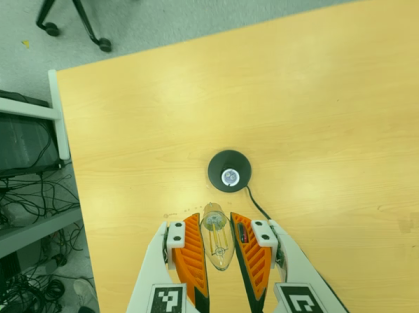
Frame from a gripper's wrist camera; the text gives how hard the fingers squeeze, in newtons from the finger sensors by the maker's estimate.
{"total": 10.4, "left": 9.8, "right": 11.0}